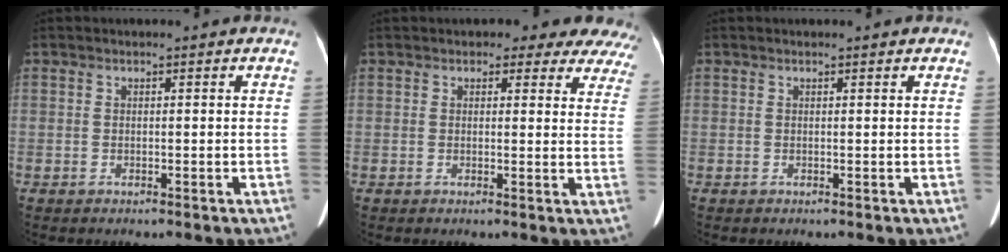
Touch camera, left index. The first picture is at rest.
{"total": 12.2, "force": [11.1, 4.2, 2.5], "torque": [0.017, -0.026, 0.086]}
{"total": 0.9, "force": [0.8, 0.1, 0.4], "torque": [-0.009, 0.006, 0.008]}